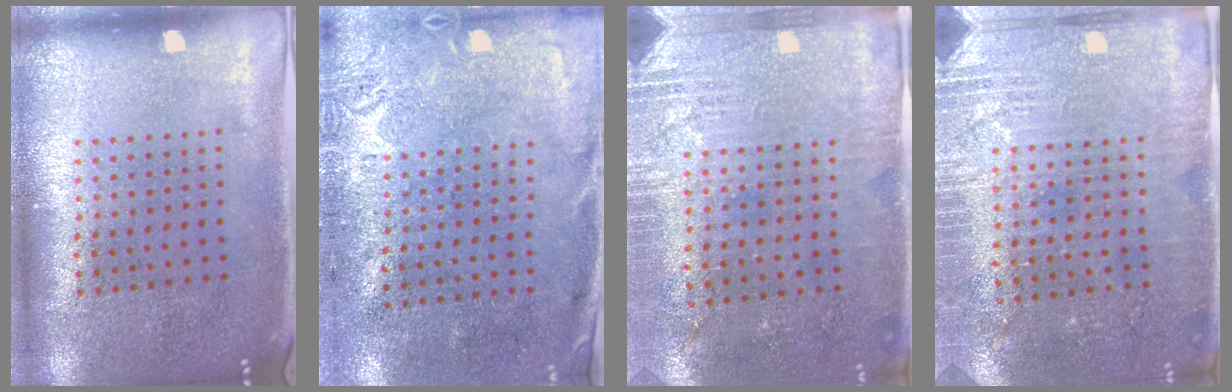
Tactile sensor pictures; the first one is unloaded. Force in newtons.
{"total": 2.9, "press": 2.2, "slide": 1.8}
{"total": 2.9, "press": 2.7, "slide": 1.1}
{"total": 2.8, "press": 2.8, "slide": 0.4}